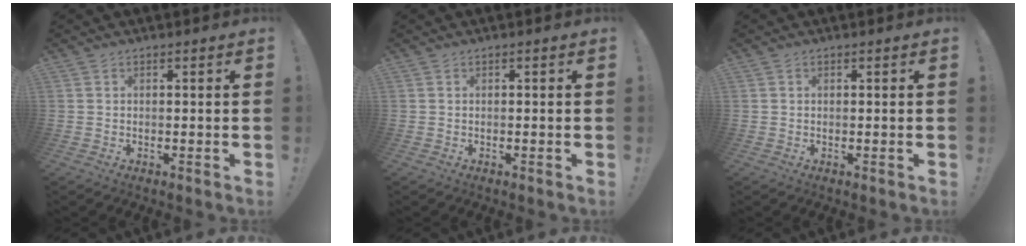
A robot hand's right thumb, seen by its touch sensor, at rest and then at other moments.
{"total": 0.0}
{"total": 0.0}